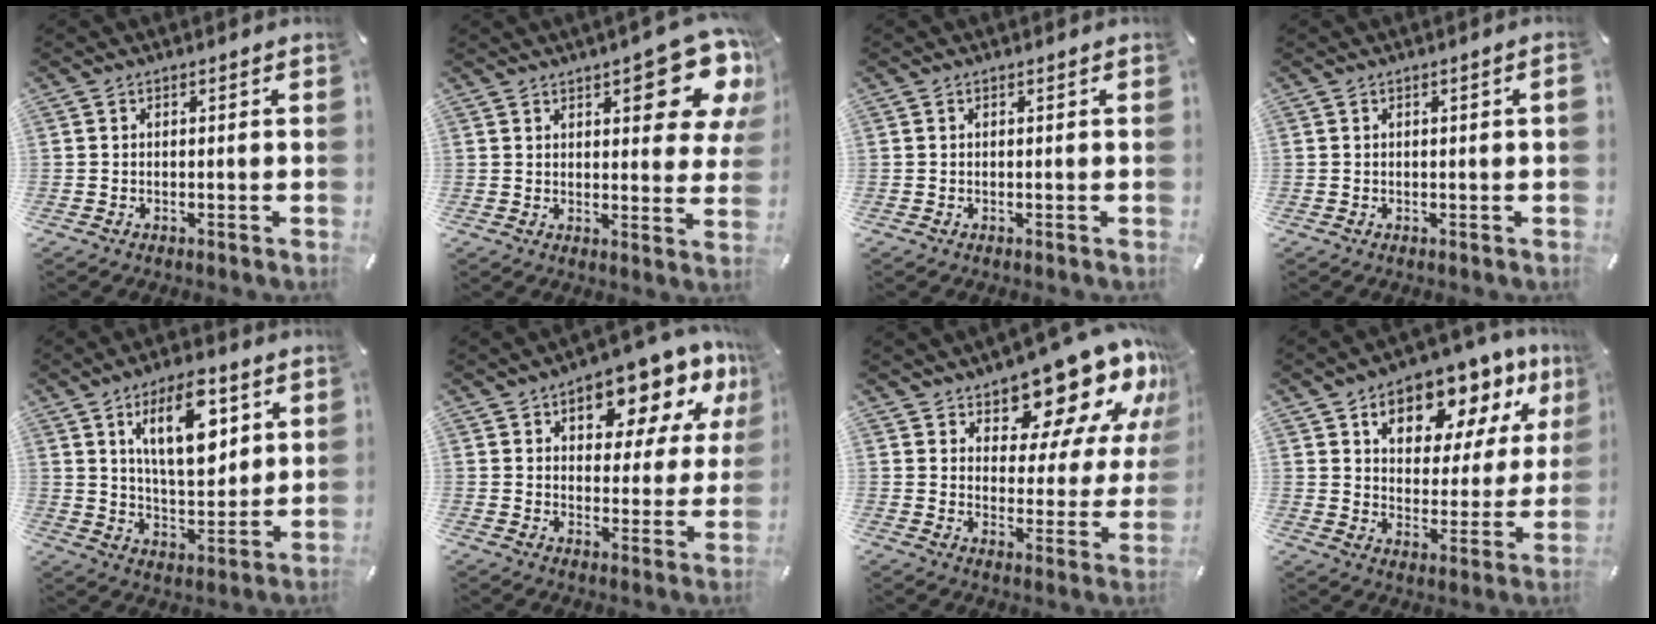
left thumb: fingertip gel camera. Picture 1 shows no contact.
{"total": 15.5, "force": [8.5, 5.9, 11.5], "torque": [-0.132, -0.061, 0.138]}
{"total": 0.0}
{"total": 1.1, "force": [0.0, 0.0, 1.1], "torque": [-0.018, -0.004, 0.000]}
{"total": 15.7, "force": [7.2, 7.5, 11.8], "torque": [-0.193, -0.019, 0.118]}
{"total": 15.3, "force": [9.9, 7.4, 9.0], "torque": [-0.119, -0.060, 0.163]}
{"total": 16.9, "force": [13.3, 7.5, 7.2], "torque": [-0.098, -0.109, 0.224]}
{"total": 14.0, "force": [9.7, 7.8, 6.5], "torque": [-0.098, -0.069, 0.165]}